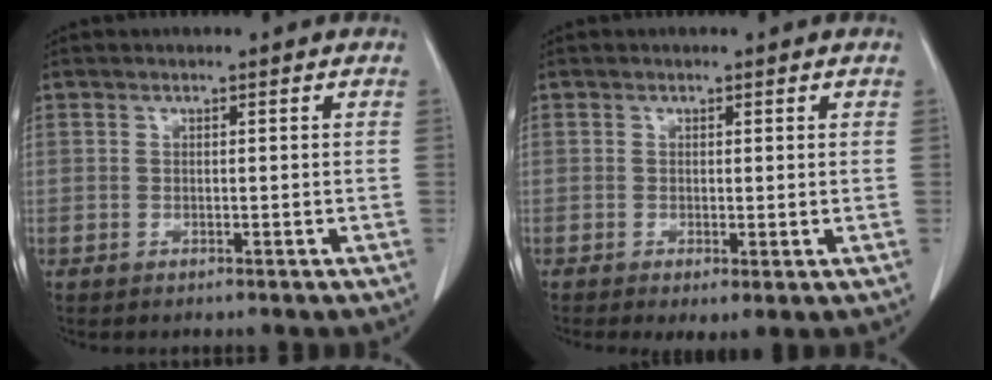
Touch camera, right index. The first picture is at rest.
{"total": 2.2, "force": [-0.4, 0.6, 2.1], "torque": [-0.035, -0.010, -0.002]}